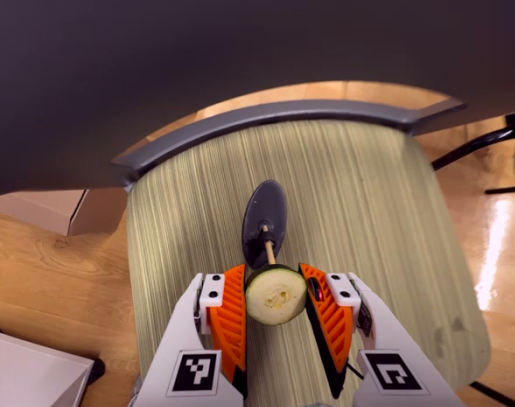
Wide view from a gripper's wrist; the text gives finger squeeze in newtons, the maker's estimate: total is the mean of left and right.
{"total": 10.3, "left": 10.9, "right": 9.7}